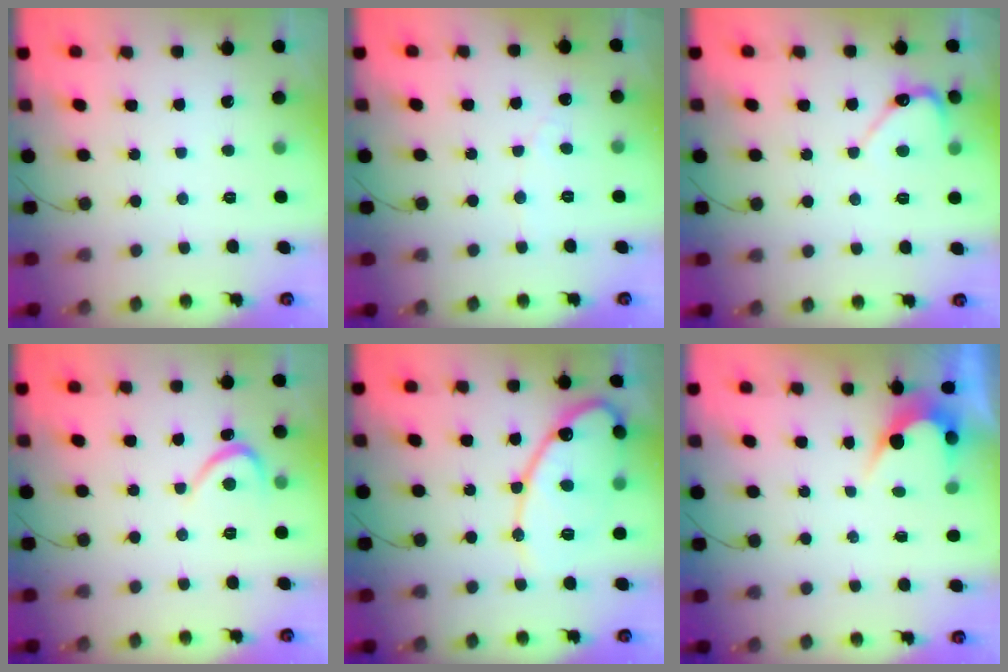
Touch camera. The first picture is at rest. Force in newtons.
{"total": 3.0, "press": 3.0, "slide": 0.2}
{"total": 6.0, "press": 6.0, "slide": 0.4}
{"total": 3.2, "press": 3.2, "slide": 0.3}
{"total": 14.9, "press": 14.9, "slide": 1.4}
{"total": 3.2, "press": 3.2, "slide": 0.2}